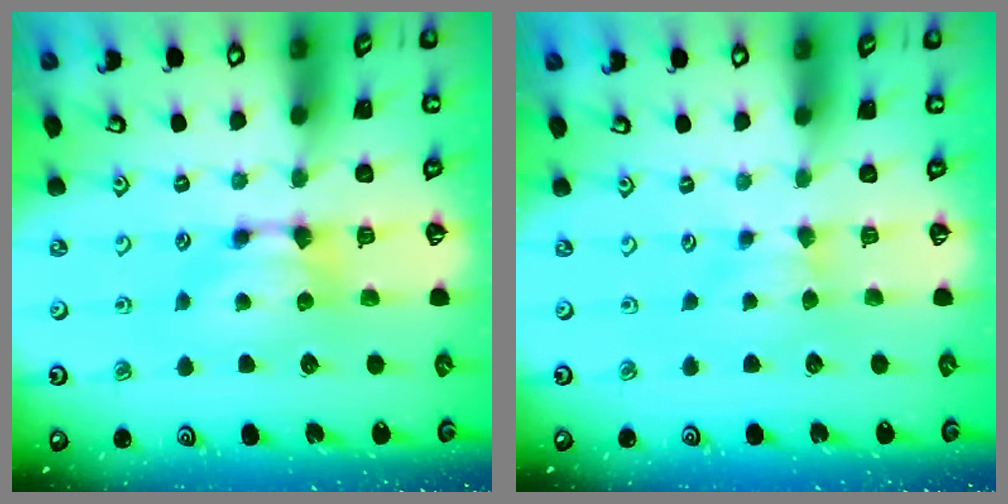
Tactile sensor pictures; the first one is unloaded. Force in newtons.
{"total": 2.5, "press": 2.5, "slide": 0.5}